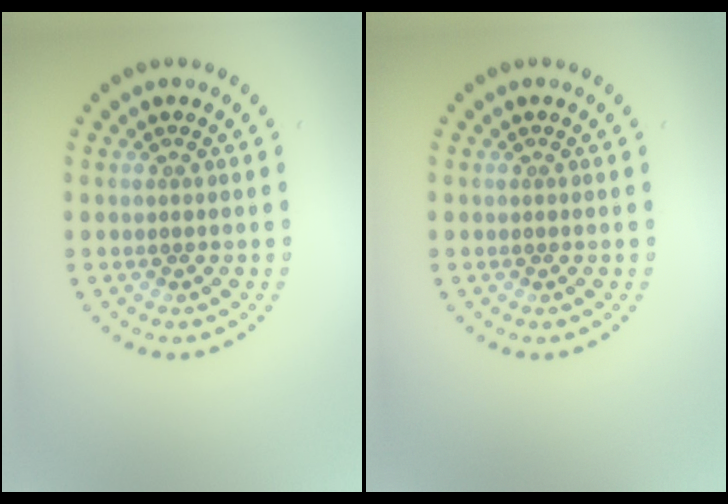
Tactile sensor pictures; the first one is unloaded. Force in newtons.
{"total": 0.0}